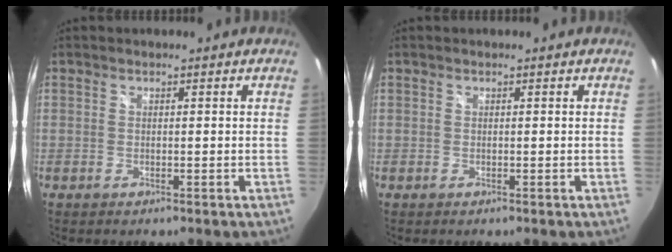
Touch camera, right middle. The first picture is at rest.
{"total": 0.0}